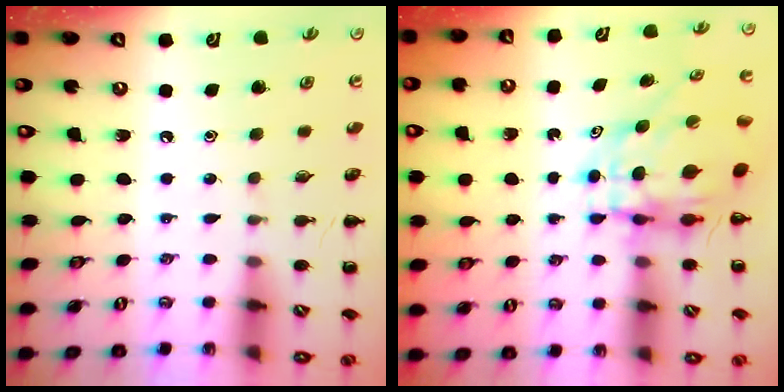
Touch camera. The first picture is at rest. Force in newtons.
{"total": 5.9, "press": 5.9, "slide": 0.7}